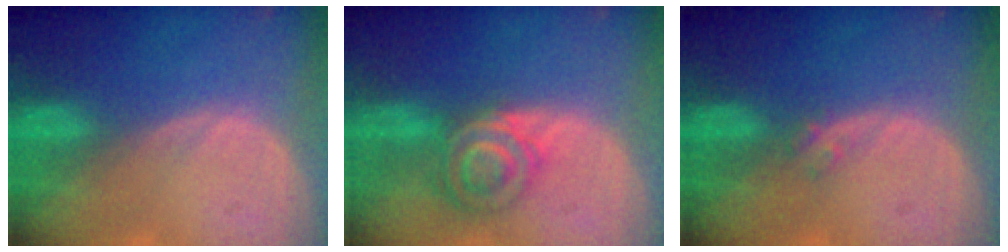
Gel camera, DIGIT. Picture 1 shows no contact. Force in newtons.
{"total": 7.1, "press": 6.0, "slide": 3.8}
{"total": 1.4, "press": 1.2, "slide": 0.7}